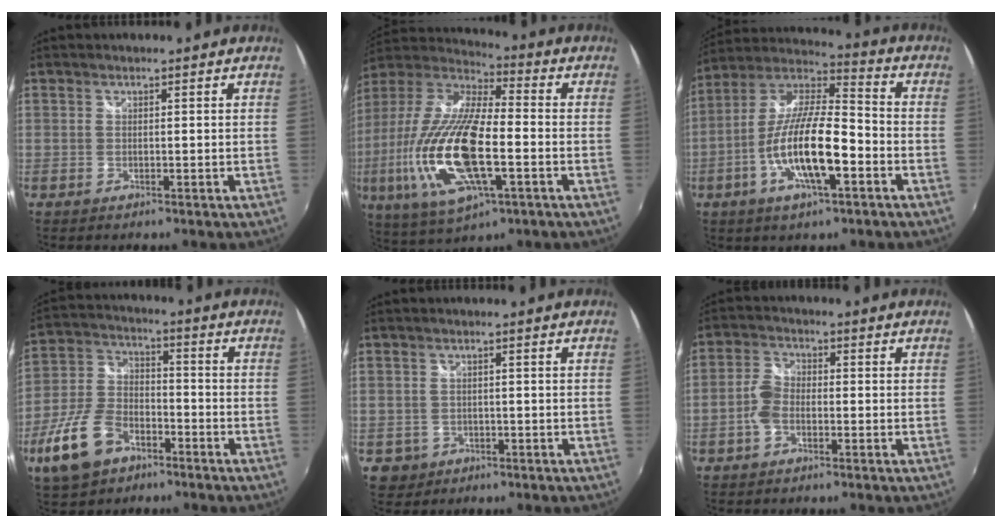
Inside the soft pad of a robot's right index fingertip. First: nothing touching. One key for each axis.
{"total": 23.0, "fx": -5.3, "fy": 7.8, "fz": 21.0, "tx": -0.429, "ty": -0.027, "tz": -0.098}
{"total": 16.3, "fx": -5.6, "fy": 4.3, "fz": 14.7, "tx": -0.289, "ty": -0.004, "tz": -0.107}
{"total": 13.6, "fx": -7.4, "fy": 8.1, "fz": 8.1, "tx": -0.199, "ty": 0.007, "tz": -0.133}
{"total": 3.6, "fx": -0.7, "fy": 3.5, "fz": 0.5, "tx": -0.017, "ty": 0.007, "tz": -0.001}
{"total": 4.1, "fx": -1.6, "fy": 2.4, "fz": 2.9, "tx": -0.065, "ty": 0.012, "tz": -0.031}